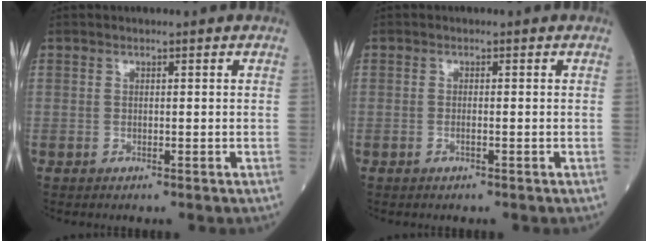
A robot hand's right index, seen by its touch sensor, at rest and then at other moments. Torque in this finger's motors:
{"motor_torque": [-0.02, -0.04, -0.05, 0.00]}